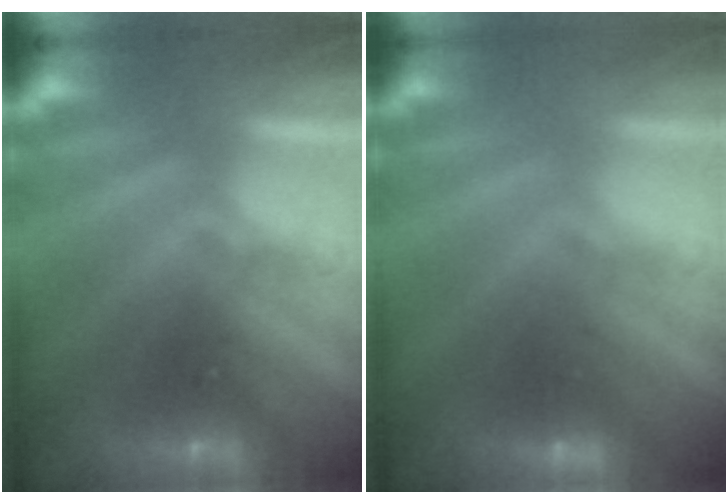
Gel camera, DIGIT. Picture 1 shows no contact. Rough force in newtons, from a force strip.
{"total": 3.1}